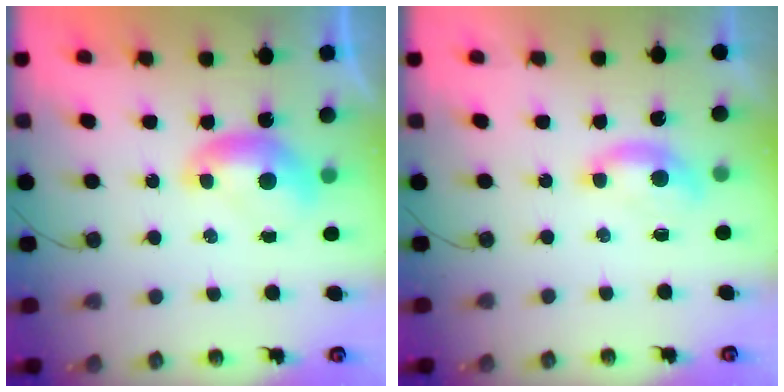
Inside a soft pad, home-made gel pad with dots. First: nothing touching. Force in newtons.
{"total": 0.9, "press": 0.7, "slide": 0.6}